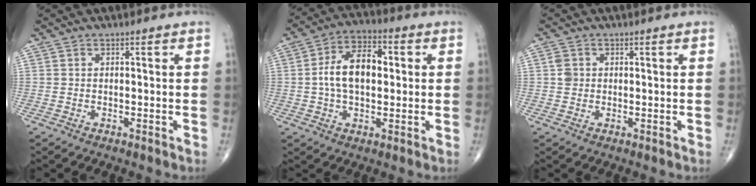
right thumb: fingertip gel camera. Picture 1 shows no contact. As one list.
[{"total": 11.5, "force": [0.8, 6.7, 9.3], "torque": [-0.158, 0.021, 0.008]}, {"total": 2.0, "force": [0.3, 1.8, 0.9], "torque": [-0.009, 0.002, 0.006]}]